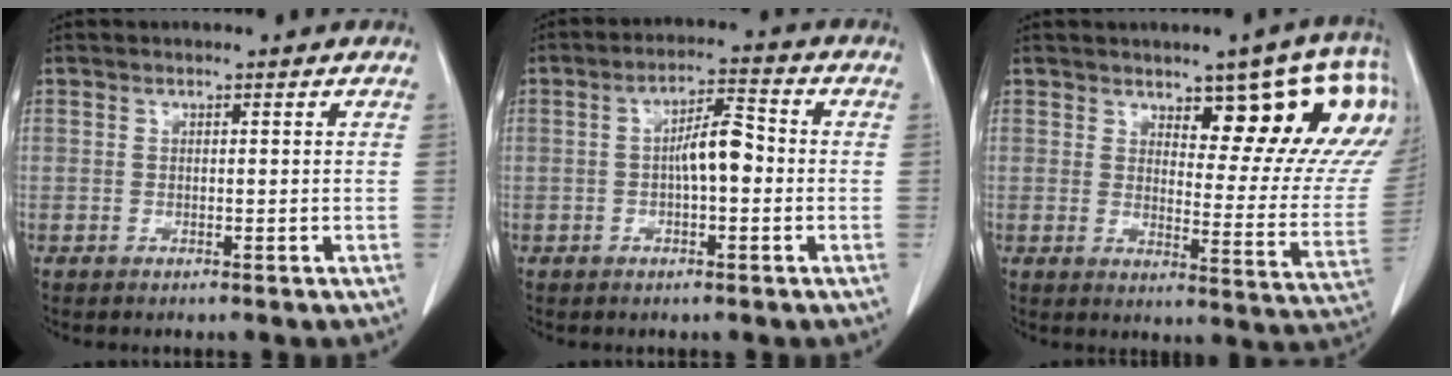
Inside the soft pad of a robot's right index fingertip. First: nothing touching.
{"total": 5.7, "force": [-0.5, 1.5, 5.5], "torque": [-0.097, 0.018, -0.012]}
{"total": 16.7, "force": [10.2, 4.4, 12.5], "torque": [-0.146, -0.025, 0.117]}